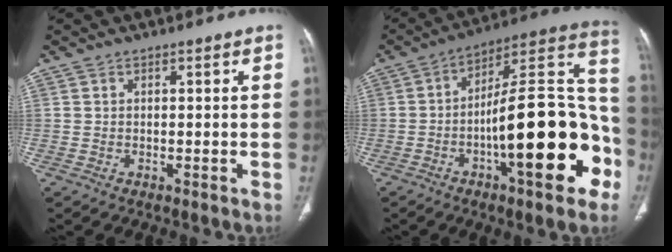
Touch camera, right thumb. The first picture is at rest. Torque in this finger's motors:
{"motor_torque": [2.46, 2.55, 2.32, -0.43, 0.22]}